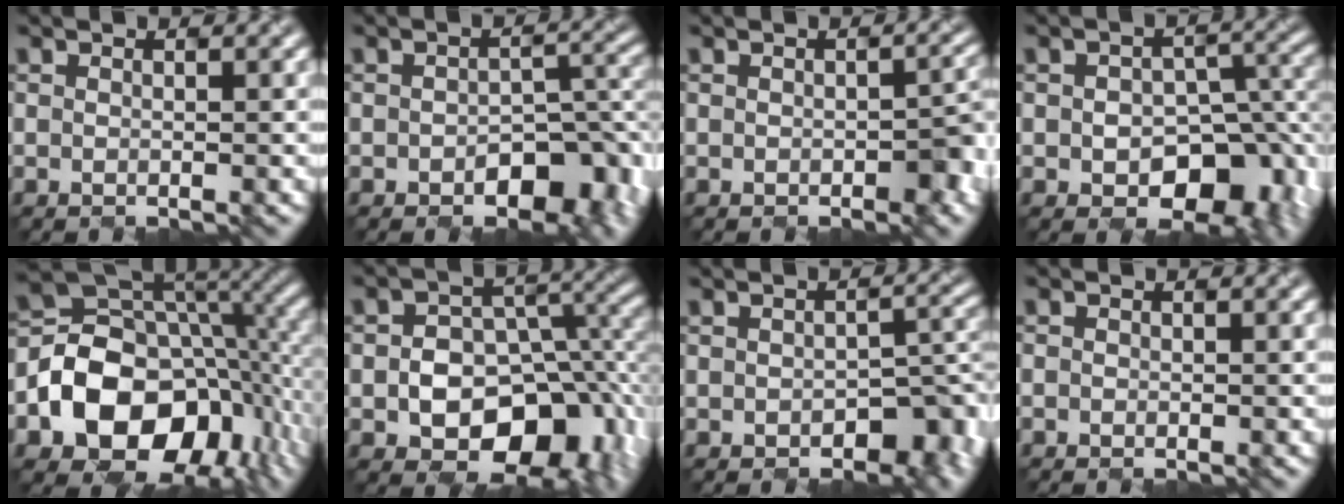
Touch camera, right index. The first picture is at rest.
{"total": 6.7, "force": [-2.9, 3.5, 4.9], "torque": [-0.076, -0.005, -0.031]}
{"total": 3.0, "force": [-0.9, 1.3, 2.5], "torque": [-0.029, 0.008, 0.000]}
{"total": 9.1, "force": [-3.1, 5.3, 6.8], "torque": [-0.102, -0.012, -0.028]}
{"total": 13.4, "force": [-5.0, 9.6, 7.9], "torque": [-0.133, -0.004, -0.087]}
{"total": 10.7, "force": [-3.8, 7.0, 7.2], "torque": [-0.112, -0.008, -0.049]}
{"total": 6.1, "force": [-2.4, 3.3, 4.6], "torque": [-0.052, -0.003, -0.017]}
{"total": 0.9, "force": [-0.6, -0.4, -0.5], "torque": [0.003, 0.002, -0.003]}